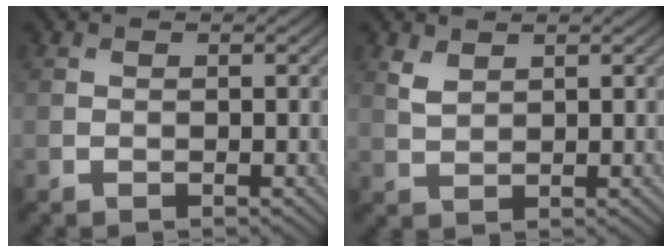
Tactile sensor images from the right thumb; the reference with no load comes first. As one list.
[{"total": 2.1, "force": [1.4, 1.0, 1.2], "torque": [-0.036, -0.001, 0.034]}]